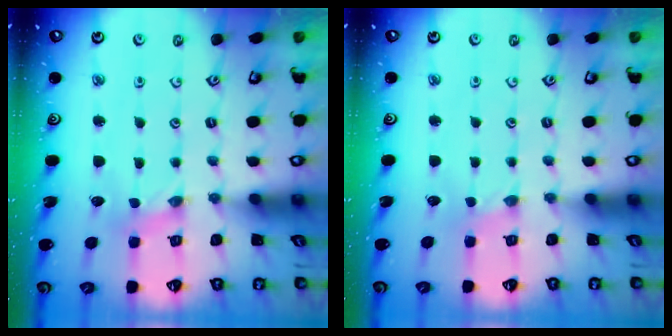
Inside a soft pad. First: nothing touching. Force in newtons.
{"total": 0.0}